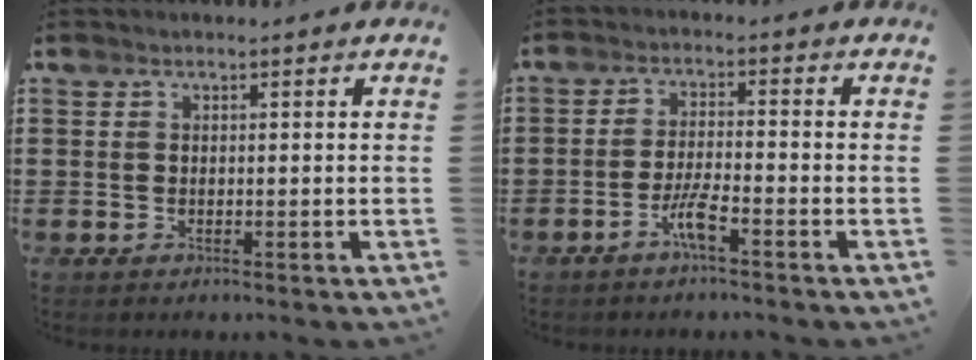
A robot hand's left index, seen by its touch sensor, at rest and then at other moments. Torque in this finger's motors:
{"motor_torque": [0.46, 0.43, 0.08, 0.05]}